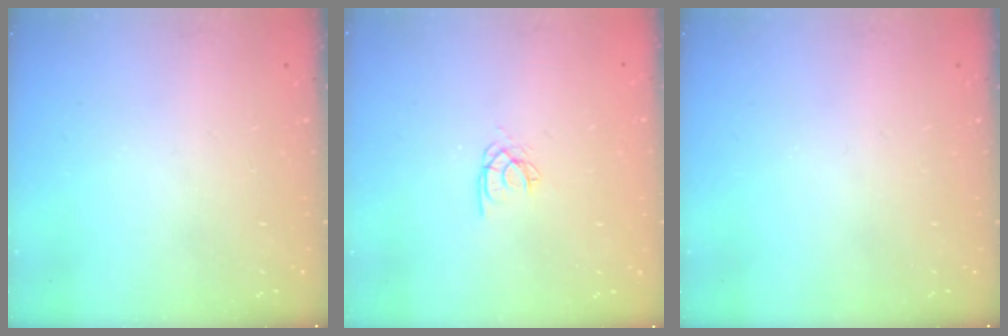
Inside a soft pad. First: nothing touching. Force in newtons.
{"total": 2.5, "press": 2.5, "slide": 0.1}
{"total": 0.0}